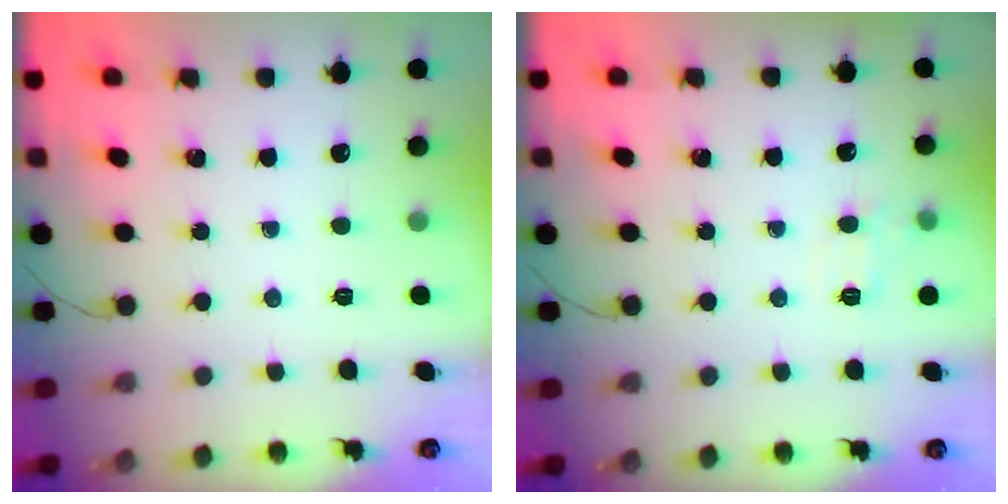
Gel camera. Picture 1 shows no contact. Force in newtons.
{"total": 7.2, "press": 6.9, "slide": 1.9}